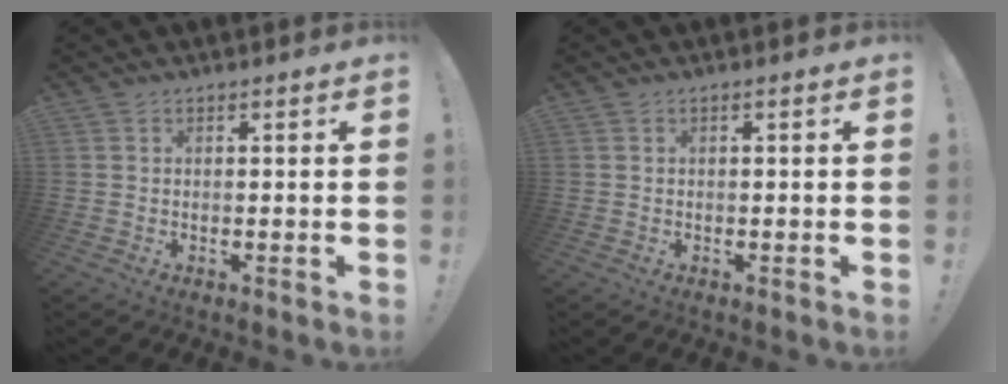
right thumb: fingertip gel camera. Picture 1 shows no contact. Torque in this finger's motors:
{"motor_torque": [-0.02, 0.03, 0.08, -0.08, -0.01]}